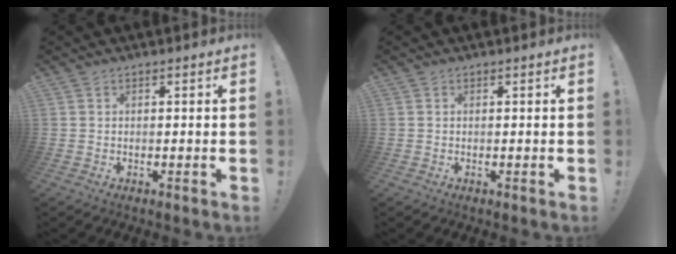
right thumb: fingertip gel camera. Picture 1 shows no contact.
{"total": 0.0}